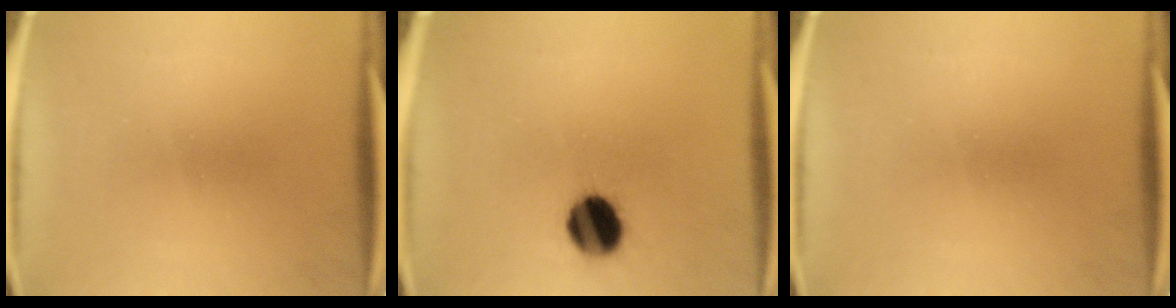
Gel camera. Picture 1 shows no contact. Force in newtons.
{"total": 10.7}
{"total": 0.0}